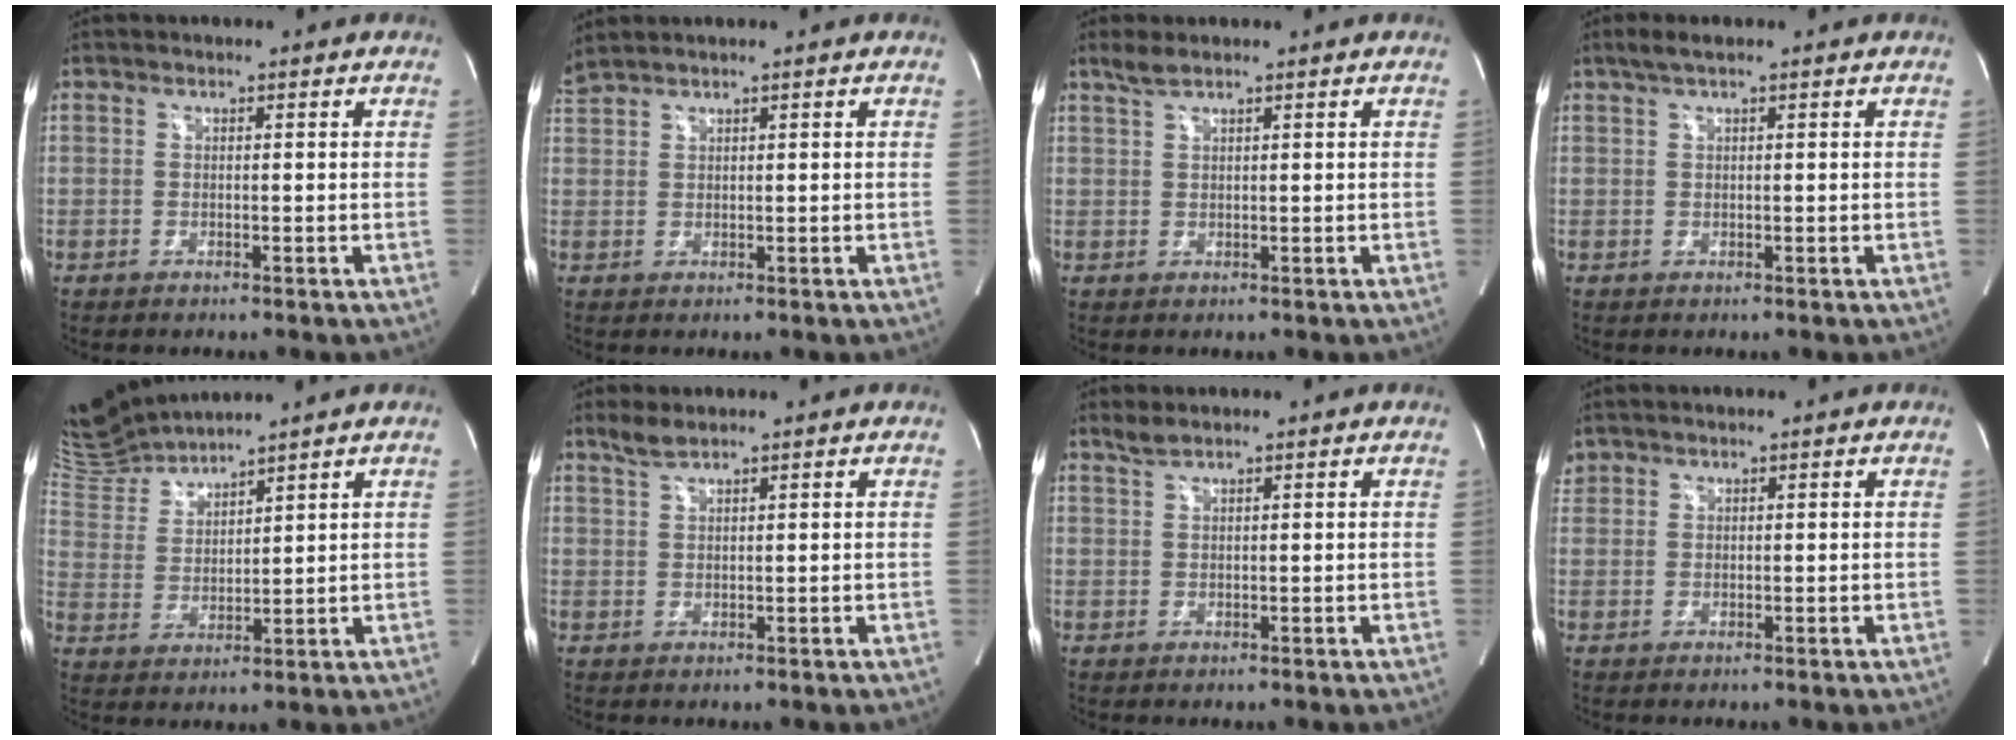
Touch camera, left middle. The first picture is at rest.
{"total": 2.8, "force": [2.6, -0.3, 0.9], "torque": [-0.027, 0.026, 0.058]}
{"total": 1.9, "force": [1.6, 0.0, 1.0], "torque": [-0.027, 0.009, 0.036]}
{"total": 2.2, "force": [1.5, 0.1, 1.6], "torque": [-0.038, 0.015, 0.029]}
{"total": 7.7, "force": [7.6, -0.4, 0.6], "torque": [-0.032, 0.009, 0.168]}
{"total": 2.3, "force": [2.0, 0.1, 1.0], "torque": [-0.029, 0.008, 0.043]}
{"total": 1.5, "force": [1.4, -0.1, 0.6], "torque": [-0.016, 0.008, 0.033]}
{"total": 1.6, "force": [1.3, 0.9, 0.0], "torque": [-0.002, 0.015, 0.027]}